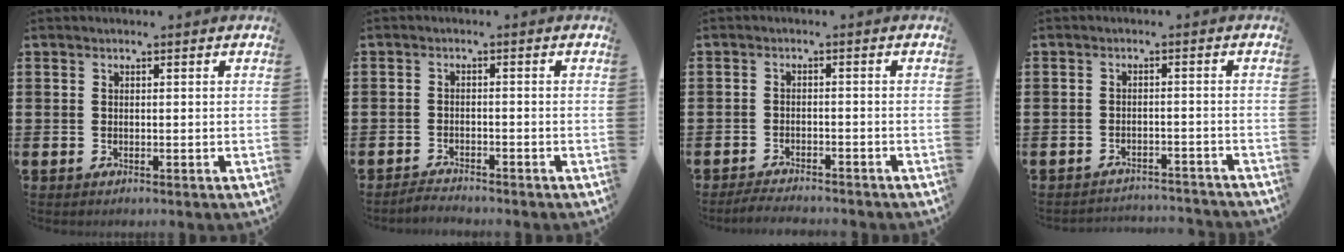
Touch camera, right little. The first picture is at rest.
{"total": 1.6, "force": [-1.6, 0.0, -0.1], "torque": [-0.004, 0.004, -0.034]}
{"total": 2.1, "force": [-2.1, 0.0, 0.2], "torque": [-0.006, 0.004, -0.043]}
{"total": 2.0, "force": [-2.0, 0.0, -0.1], "torque": [-0.004, 0.004, -0.045]}